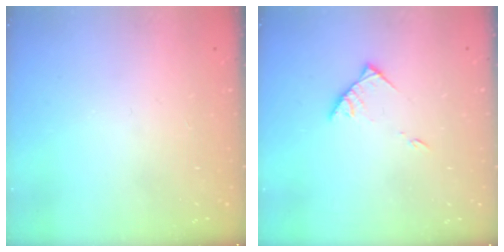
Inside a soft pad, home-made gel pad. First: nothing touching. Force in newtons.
{"total": 4.2, "press": 4.1, "slide": 0.6}